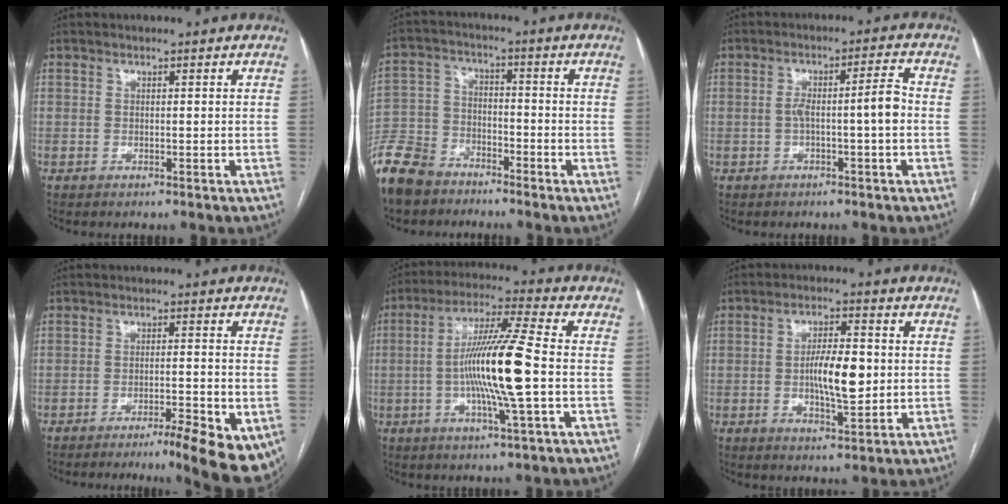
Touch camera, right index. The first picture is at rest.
{"total": 13.2, "force": [-10.4, 6.9, 4.5], "torque": [-0.115, -0.004, -0.198]}
{"total": 5.2, "force": [-0.9, 0.1, 5.1], "torque": [-0.086, 0.019, -0.011]}
{"total": 10.7, "force": [-6.8, 1.5, 8.1], "torque": [-0.080, -0.004, -0.098]}
{"total": 13.6, "force": [-1.7, -0.5, 13.5], "torque": [-0.251, -0.001, -0.039]}
{"total": 7.9, "force": [-0.2, 2.3, 7.6], "torque": [-0.136, 0.002, -0.004]}